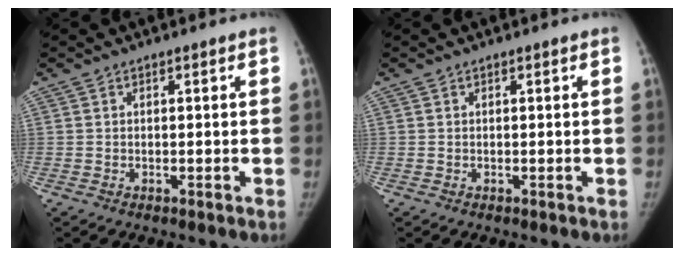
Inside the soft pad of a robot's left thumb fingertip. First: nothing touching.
{"total": 0.0}